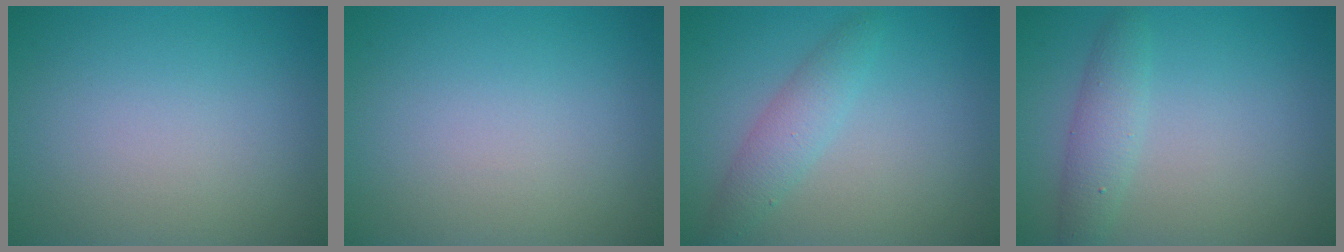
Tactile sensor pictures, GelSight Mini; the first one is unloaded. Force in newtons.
{"total": 0.0}
{"total": 2.4, "press": 2.4, "slide": 0.1}
{"total": 2.4, "press": 2.4, "slide": 0.1}